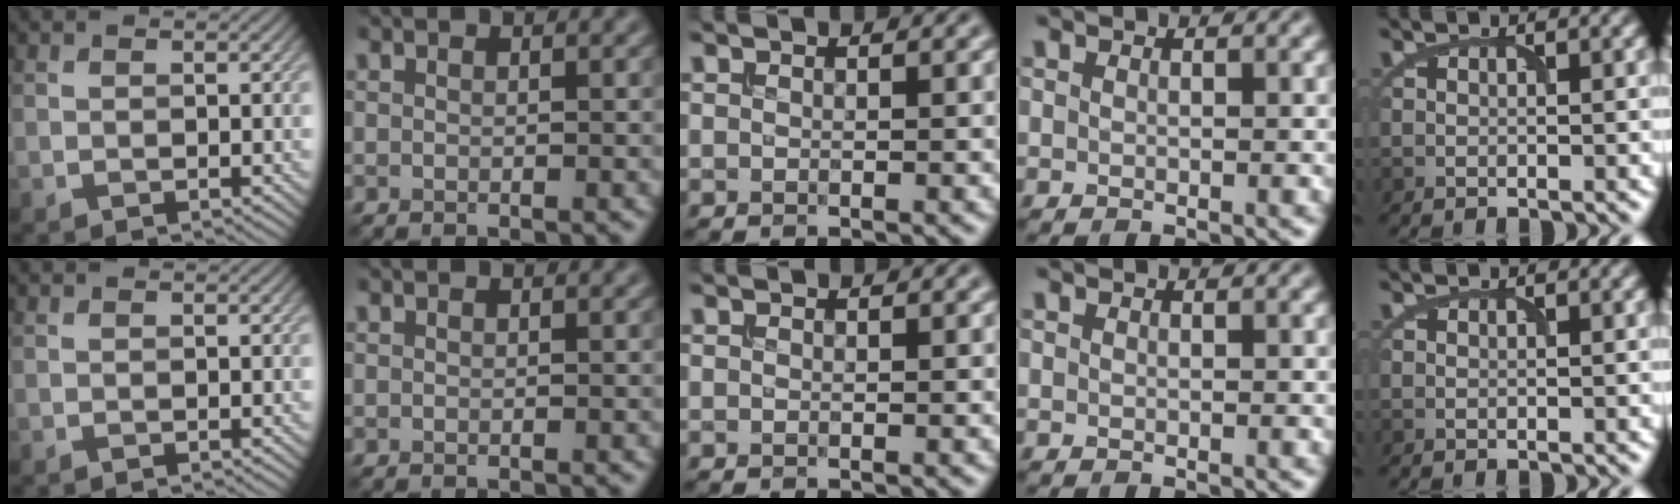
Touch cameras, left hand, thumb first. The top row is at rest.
{}